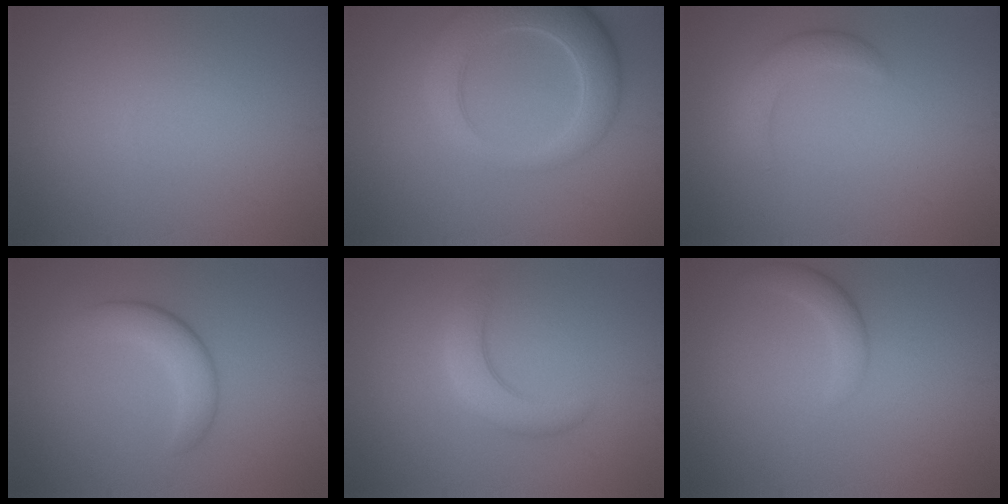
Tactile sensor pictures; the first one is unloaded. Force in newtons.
{"total": 6.4, "press": 6.3, "slide": 0.9}
{"total": 2.7, "press": 2.6, "slide": 0.2}
{"total": 3.4, "press": 3.3, "slide": 0.2}
{"total": 3.0, "press": 3.0, "slide": 0.3}
{"total": 1.9, "press": 1.9, "slide": 0.2}